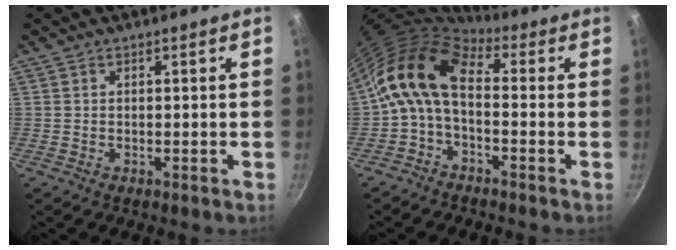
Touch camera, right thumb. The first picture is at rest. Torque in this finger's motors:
{"motor_torque": [1.67, 2.48, 0.99, -0.96, 0.24]}